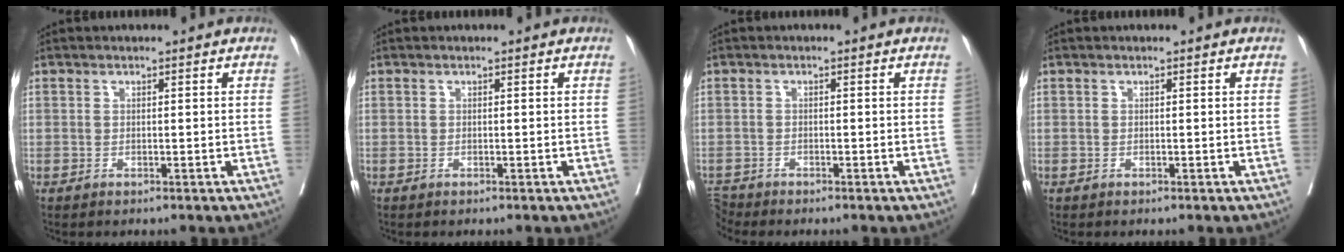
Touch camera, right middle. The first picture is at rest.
{"total": 0.0}
{"total": 1.9, "force": [-1.9, -0.1, -0.4], "torque": [0.006, -0.014, -0.034]}
{"total": 0.0}